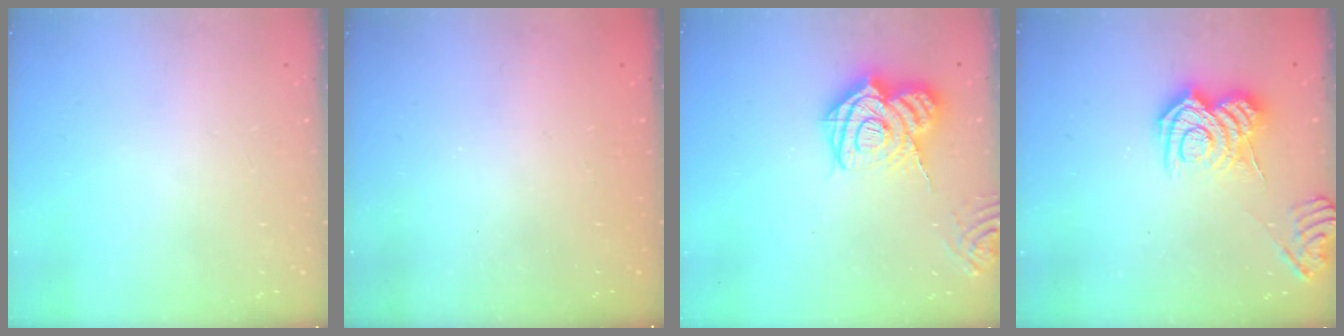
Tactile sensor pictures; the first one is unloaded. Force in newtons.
{"total": 2.4, "press": 2.3, "slide": 0.7}
{"total": 17.0, "press": 16.9, "slide": 2.1}
{"total": 8.6, "press": 8.5, "slide": 1.2}